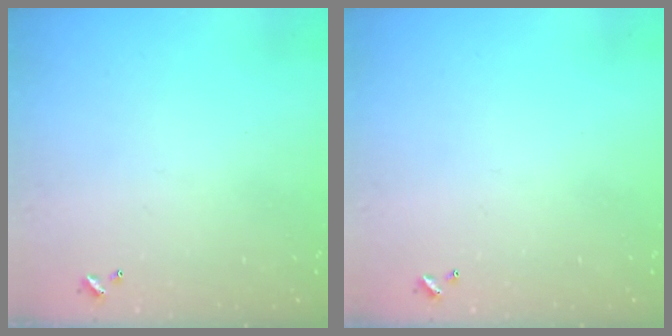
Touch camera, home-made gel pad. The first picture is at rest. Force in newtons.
{"total": 0.0}